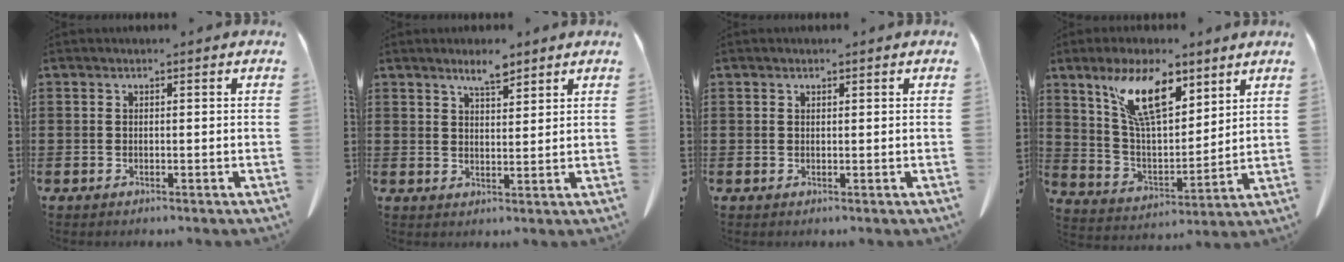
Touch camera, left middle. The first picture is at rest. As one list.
[{"total": 4.1, "force": [3.4, 0.9, 2.0], "torque": [-0.038, -0.008, 0.060]}, {"total": 0.5, "force": [0.4, 0.2, 0.2], "torque": [-0.005, -0.001, 0.009]}, {"total": 12.1, "force": [7.8, 4.5, 8.1], "torque": [-0.169, -0.015, 0.144]}]